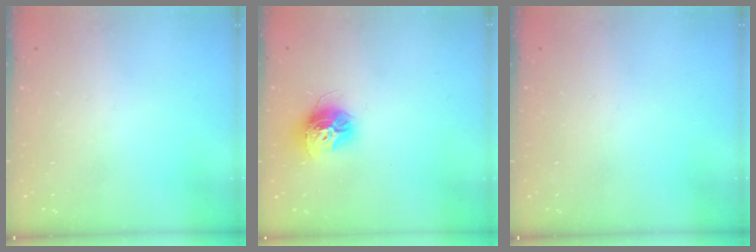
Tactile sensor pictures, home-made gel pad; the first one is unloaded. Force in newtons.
{"total": 12.1, "press": 12.0, "slide": 1.0}
{"total": 0.0}